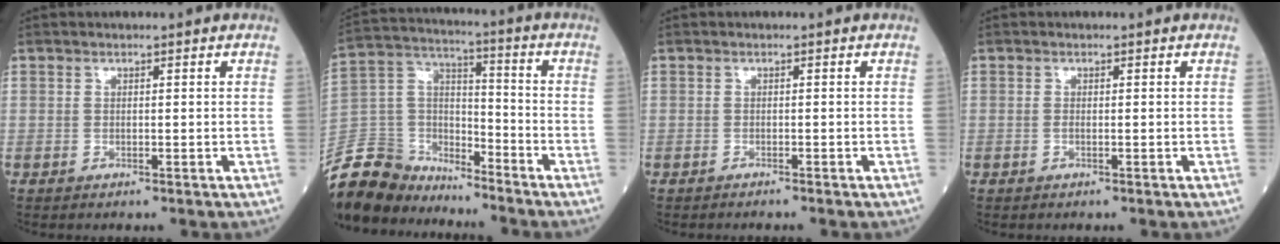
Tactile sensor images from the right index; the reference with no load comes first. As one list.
[{"total": 14.4, "force": [-13.2, 5.1, 2.4], "torque": [-0.054, 0.039, -0.254]}, {"total": 1.0, "force": [-0.9, 0.0, 0.3], "torque": [-0.007, 0.000, -0.013]}, {"total": 0.6, "force": [-0.1, 0.1, 0.5], "torque": [-0.012, 0.000, -0.003]}]